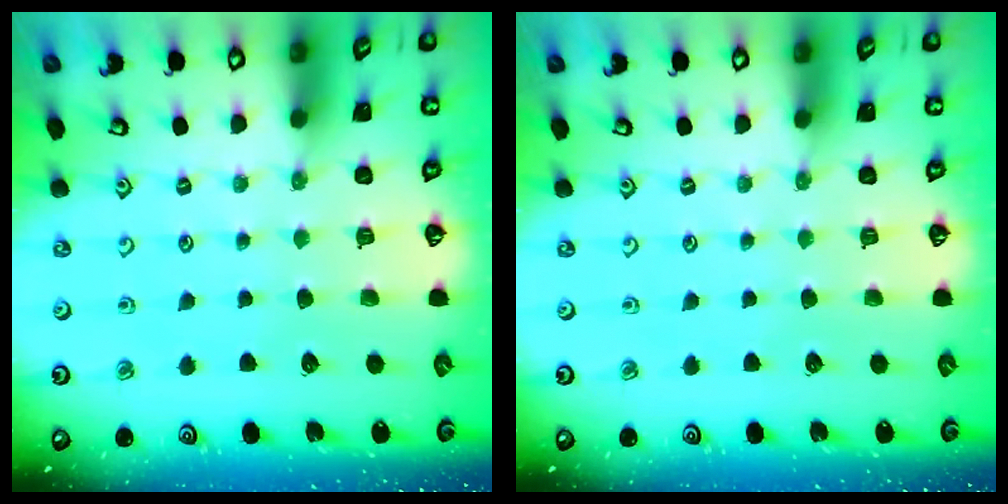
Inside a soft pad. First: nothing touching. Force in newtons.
{"total": 0.0}